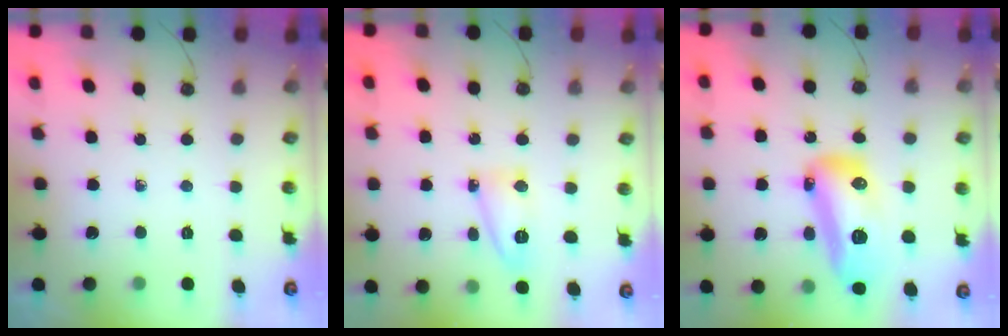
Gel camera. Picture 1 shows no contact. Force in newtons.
{"total": 7.5, "press": 7.4, "slide": 1.1}
{"total": 16.5, "press": 16.4, "slide": 1.7}